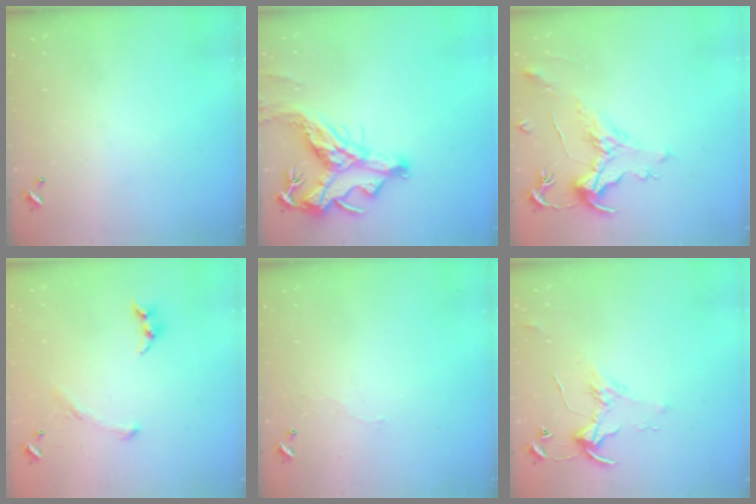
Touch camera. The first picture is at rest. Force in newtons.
{"total": 11.8, "press": 11.6, "slide": 1.9}
{"total": 1.2, "press": 0.7, "slide": 1.0}
{"total": 2.8, "press": 2.7, "slide": 0.9}
{"total": 2.8, "press": 2.8, "slide": 0.5}
{"total": 2.2, "press": 2.1, "slide": 0.3}